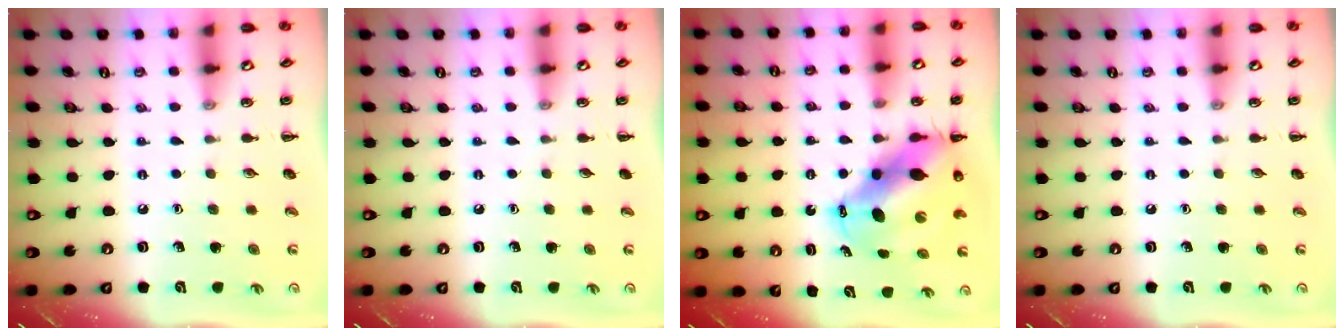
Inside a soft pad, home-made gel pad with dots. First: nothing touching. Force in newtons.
{"total": 0.0}
{"total": 12.4, "press": 12.0, "slide": 3.4}
{"total": 0.0}